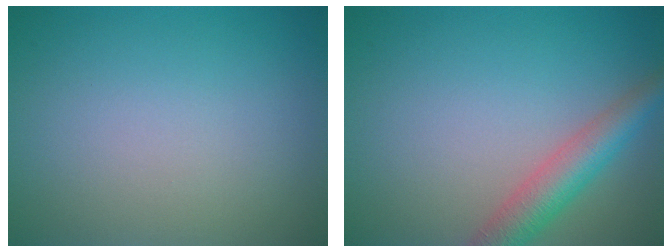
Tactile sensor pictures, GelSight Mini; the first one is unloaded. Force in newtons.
{"total": 4.2, "press": 4.2, "slide": 0.1}